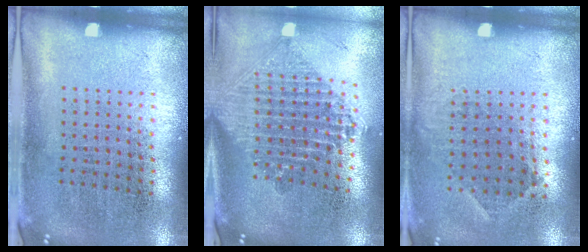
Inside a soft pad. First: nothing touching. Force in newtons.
{"total": 2.2, "press": 1.7, "slide": 1.4}
{"total": 0.9, "press": 0.6, "slide": 0.6}